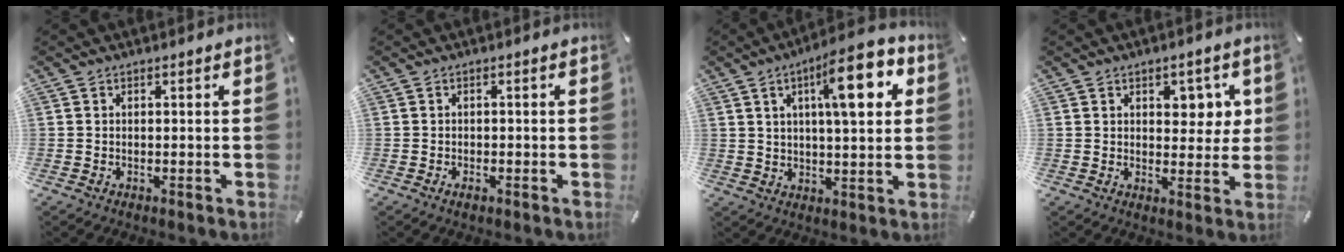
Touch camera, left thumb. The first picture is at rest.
{"total": 1.4, "force": [-0.7, 0.6, 1.1], "torque": [-0.020, 0.002, -0.013]}
{"total": 15.5, "force": [6.3, 5.7, 12.9], "torque": [-0.177, -0.017, 0.096]}
{"total": 5.7, "force": [2.4, 3.7, 3.5], "torque": [-0.032, -0.008, 0.032]}